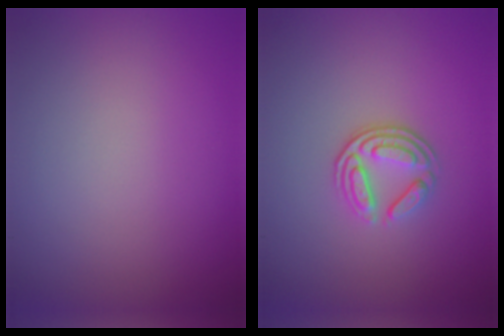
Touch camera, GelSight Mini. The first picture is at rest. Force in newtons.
{"total": 3.4, "press": 2.5, "slide": 2.2}